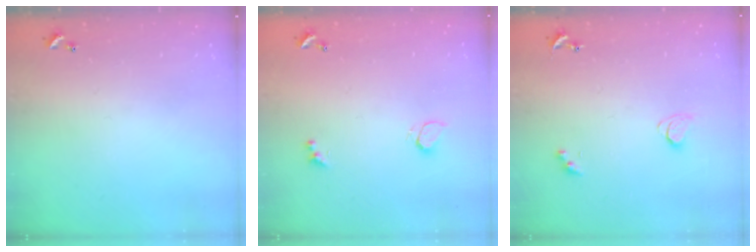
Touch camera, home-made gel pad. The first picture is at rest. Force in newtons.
{"total": 1.4, "press": 0.7, "slide": 1.2}
{"total": 2.1, "press": 2.0, "slide": 0.7}